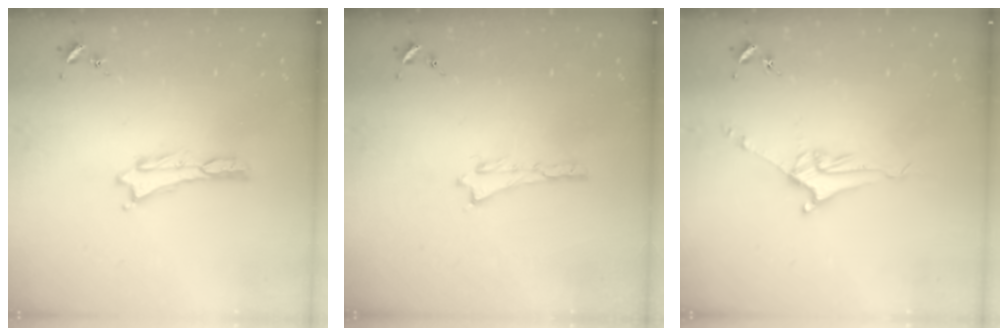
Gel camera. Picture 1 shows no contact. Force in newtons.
{"total": 0.0}
{"total": 5.1, "press": 5.1, "slide": 0.6}